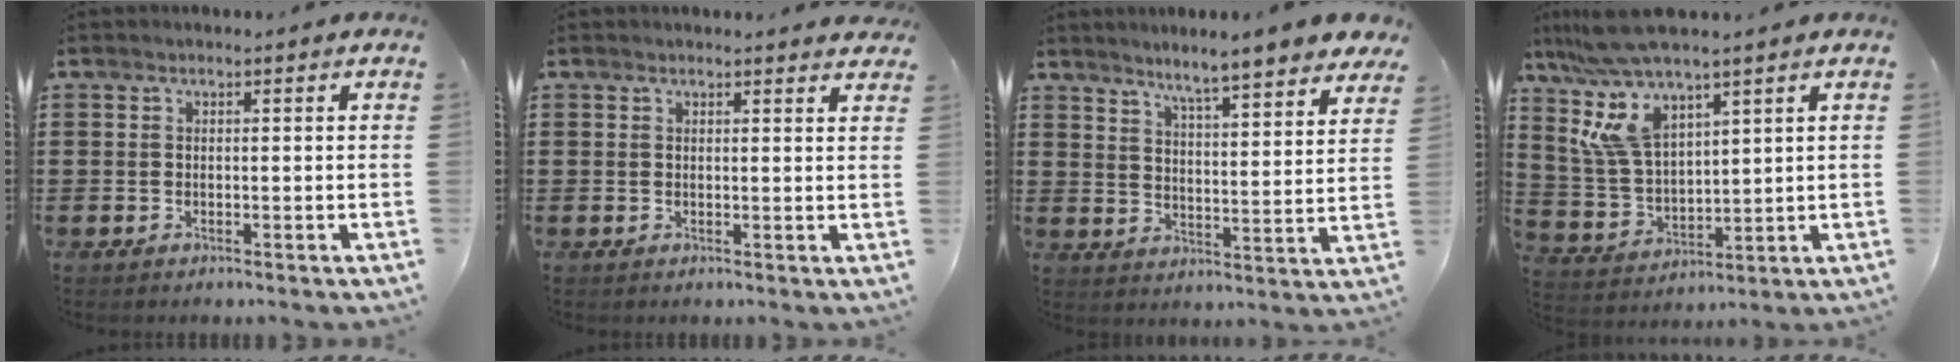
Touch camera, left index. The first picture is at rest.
{"total": 1.4, "force": [1.3, 0.1, 0.4], "torque": [-0.003, -0.003, 0.023]}
{"total": 6.0, "force": [5.5, -0.6, 2.4], "torque": [-0.062, -0.038, 0.089]}
{"total": 10.3, "force": [6.6, 3.2, 7.2], "torque": [-0.178, -0.022, 0.117]}